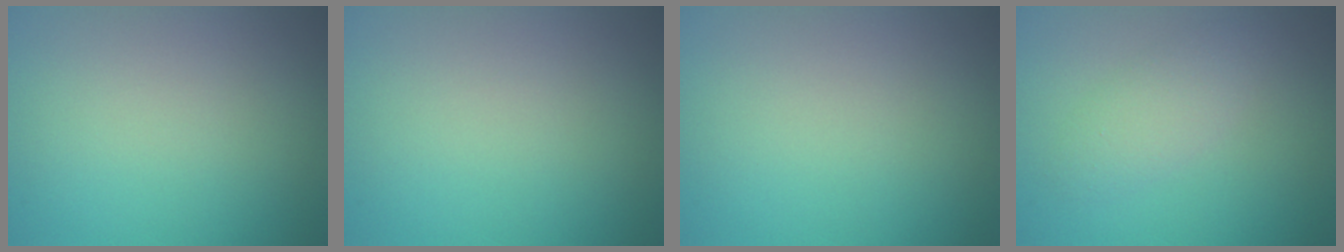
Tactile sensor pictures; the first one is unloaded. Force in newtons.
{"total": 0.0}
{"total": 0.0}
{"total": 2.3, "press": 2.3, "slide": 0.2}